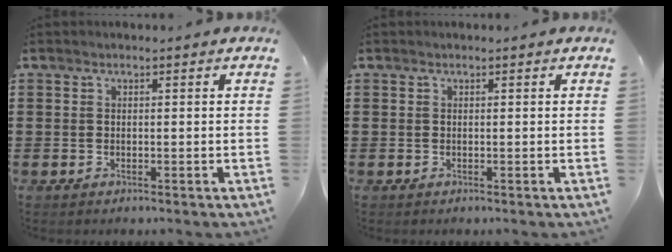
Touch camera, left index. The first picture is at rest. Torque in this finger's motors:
{"motor_torque": [-0.01, 0.01, 0.01, 0.00]}